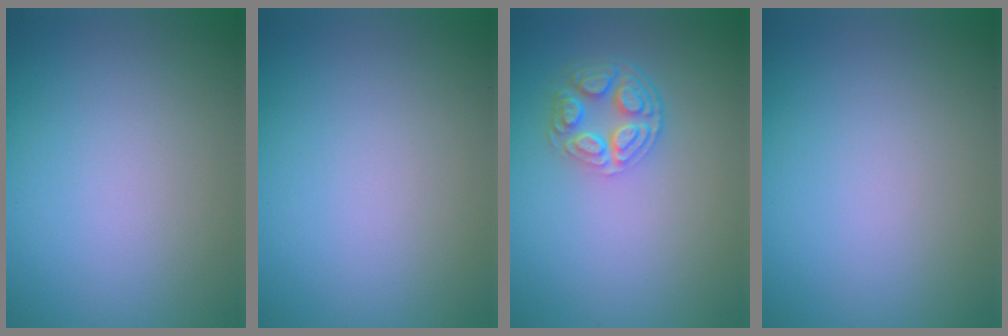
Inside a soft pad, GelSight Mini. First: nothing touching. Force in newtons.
{"total": 0.0}
{"total": 4.5, "press": 3.4, "slide": 2.9}
{"total": 0.0}